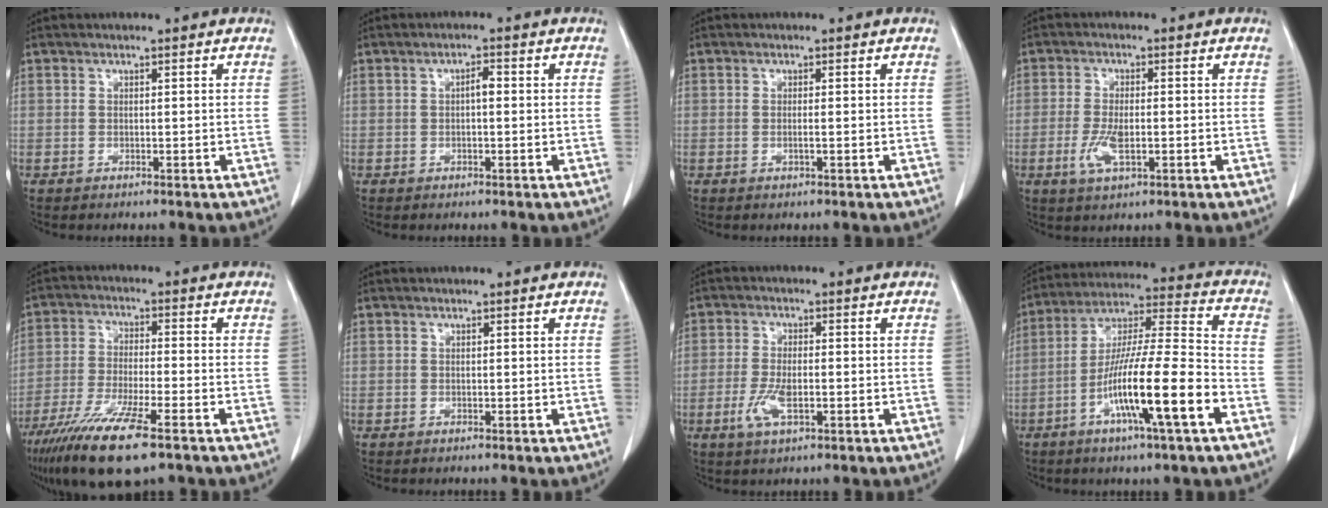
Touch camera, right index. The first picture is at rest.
{"total": 1.7, "force": [0.0, 0.6, 1.6], "torque": [-0.027, 0.005, -0.002]}
{"total": 0.8, "force": [-0.2, -0.1, 0.8], "torque": [-0.016, -0.001, -0.004]}
{"total": 5.0, "force": [-1.4, 1.6, 4.5], "torque": [-0.096, -0.006, -0.022]}
{"total": 13.8, "force": [-8.8, 1.8, 10.4], "torque": [-0.204, -0.039, -0.155]}
{"total": 0.0}
{"total": 5.0, "force": [-1.7, 1.6, 4.4], "torque": [-0.095, -0.005, -0.029]}
{"total": 16.5, "force": [-6.6, 0.2, 15.1], "torque": [-0.275, -0.008, -0.119]}